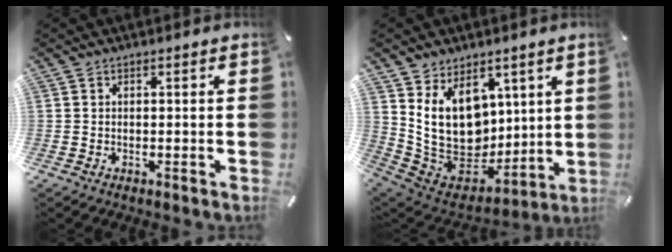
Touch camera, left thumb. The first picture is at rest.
{"total": 16.1, "force": [5.0, 12.9, 8.1], "torque": [-0.169, -0.047, 0.106]}